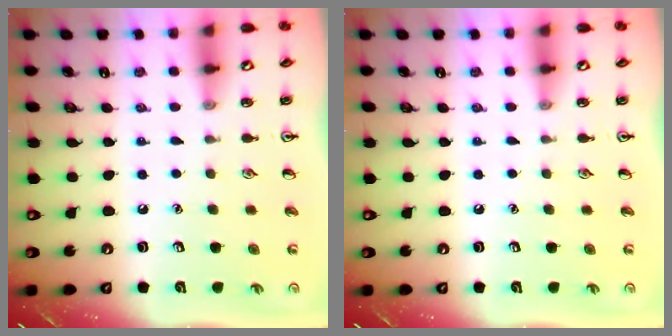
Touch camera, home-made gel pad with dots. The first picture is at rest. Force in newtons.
{"total": 0.0}